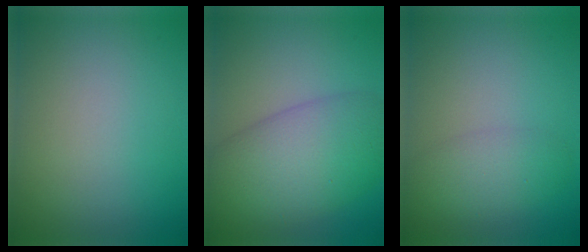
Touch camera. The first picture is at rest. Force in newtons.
{"total": 8.9, "press": 8.9, "slide": 0.3}
{"total": 3.0, "press": 3.0, "slide": 0.1}